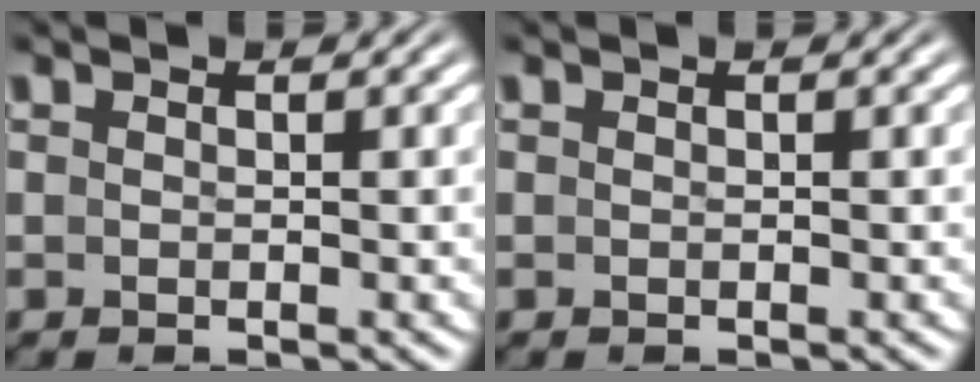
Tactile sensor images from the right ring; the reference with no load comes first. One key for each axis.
{"total": 0.0}